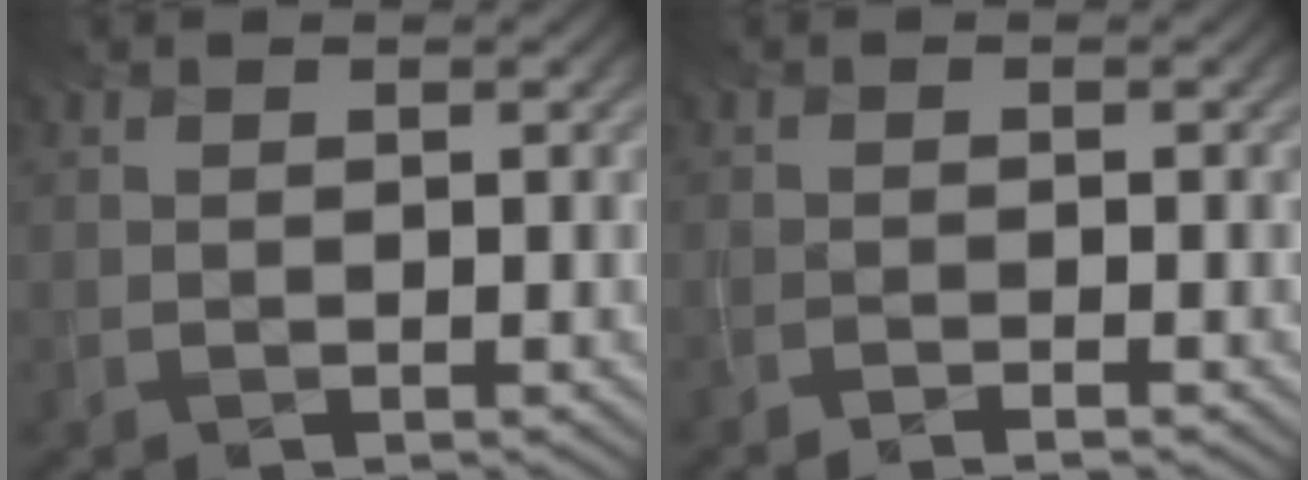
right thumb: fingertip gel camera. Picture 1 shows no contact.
{"total": 1.4, "force": [-1.3, -0.5, 0.0], "torque": [0.002, -0.005, -0.031]}